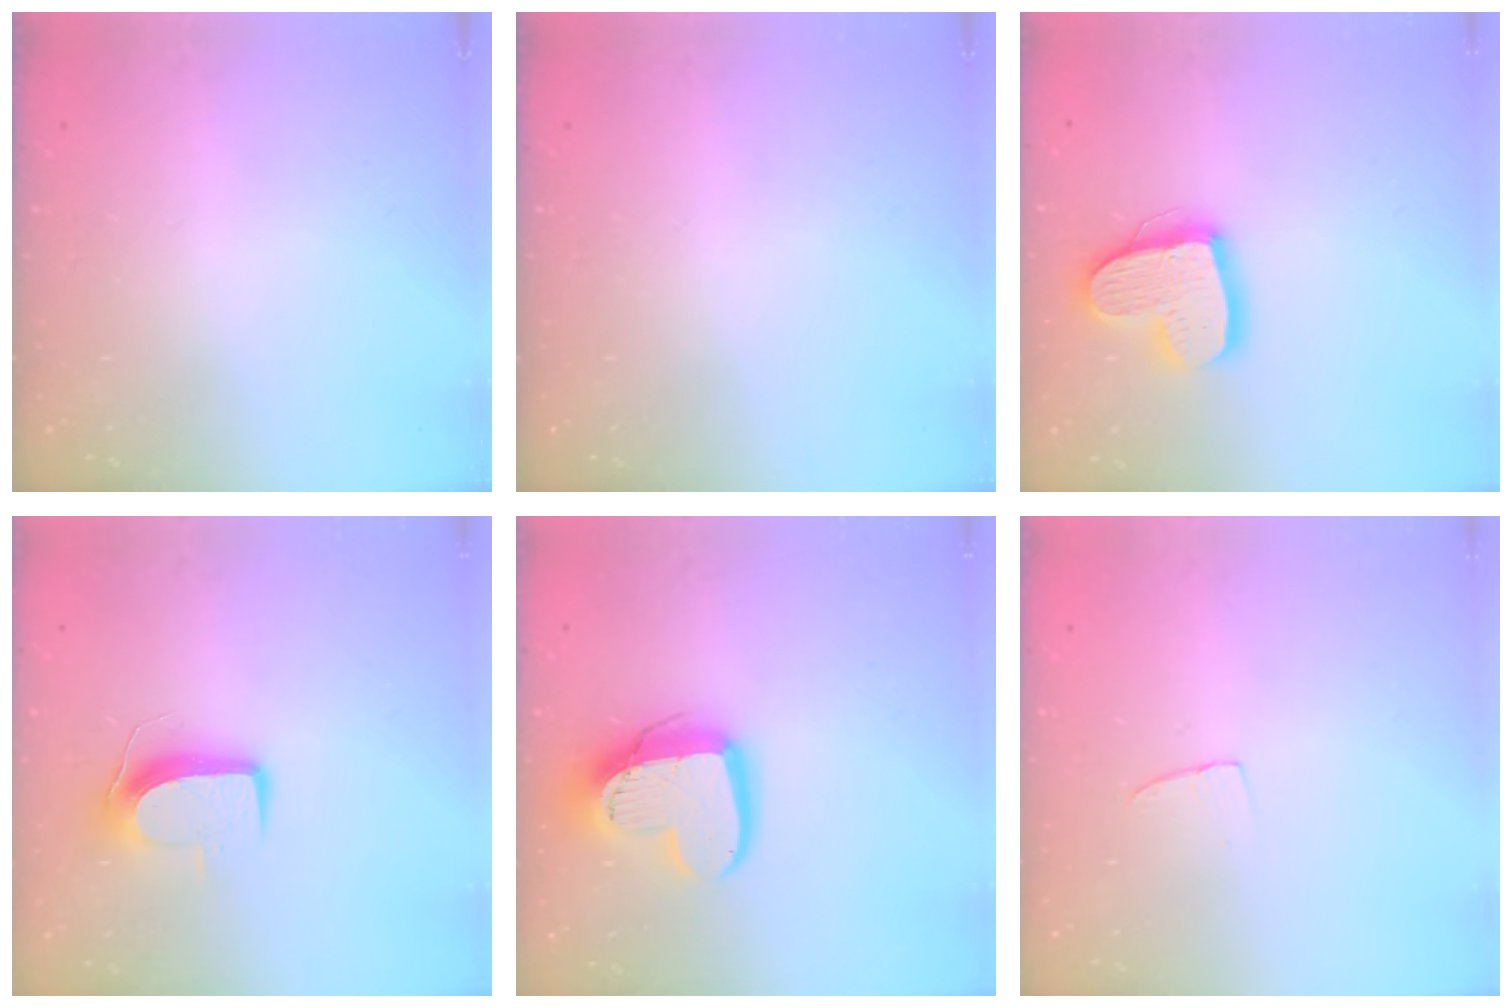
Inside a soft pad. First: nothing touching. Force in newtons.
{"total": 0.0}
{"total": 16.5, "press": 16.5, "slide": 1.6}
{"total": 8.8, "press": 8.7, "slide": 0.6}
{"total": 15.8, "press": 15.8, "slide": 1.3}
{"total": 3.7, "press": 3.7, "slide": 0.2}